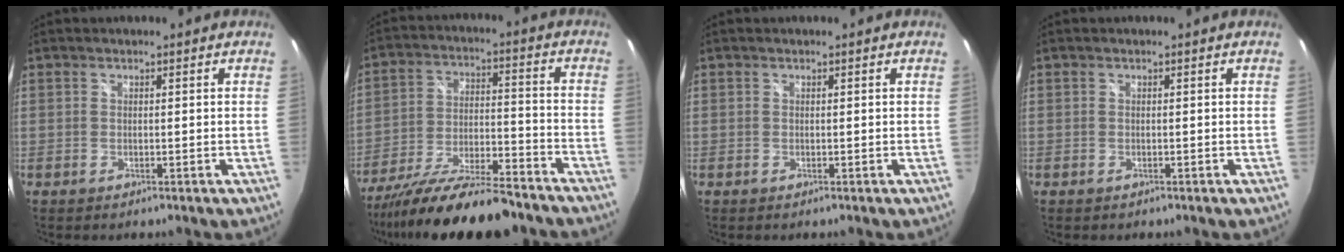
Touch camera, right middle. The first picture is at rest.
{"total": 19.8, "force": [-16.4, 3.3, 10.5], "torque": [-0.202, -0.044, -0.268]}
{"total": 0.0}
{"total": 0.0}